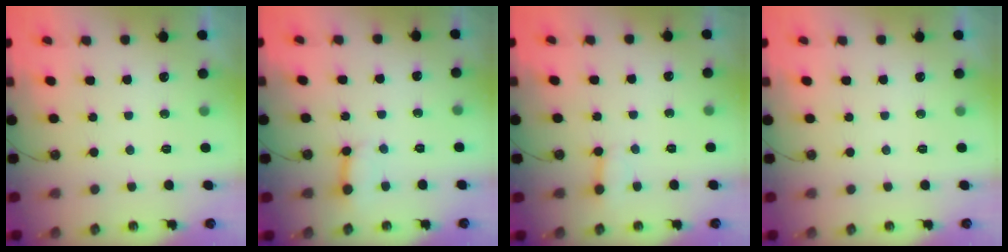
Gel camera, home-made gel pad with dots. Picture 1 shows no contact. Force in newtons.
{"total": 5.3, "press": 5.2, "slide": 0.6}
{"total": 1.9, "press": 1.9, "slide": 0.1}
{"total": 0.0}